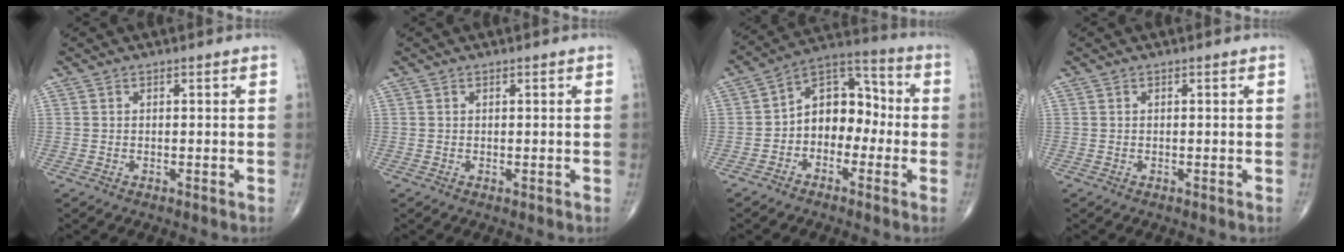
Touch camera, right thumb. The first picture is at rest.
{"total": 0.0}
{"total": 11.1, "force": [-1.9, 7.9, 7.5], "torque": [-0.079, 0.048, -0.051]}
{"total": 0.0}